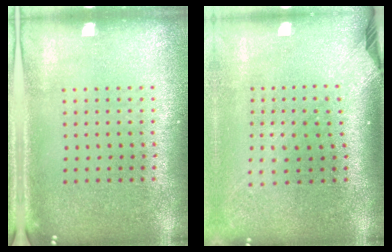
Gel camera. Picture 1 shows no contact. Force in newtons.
{"total": 2.3, "press": 1.7, "slide": 1.5}